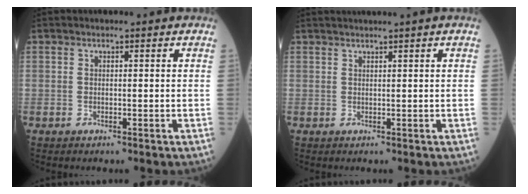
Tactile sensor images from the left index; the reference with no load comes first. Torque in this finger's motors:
{"motor_torque": [1.07, -1.07, 0.11, 0.08]}